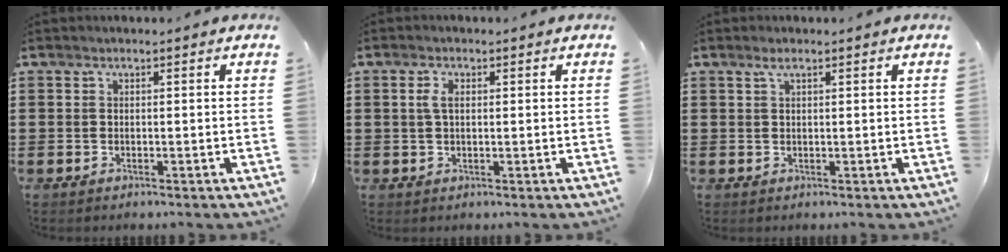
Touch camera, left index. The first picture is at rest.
{"total": 2.4, "force": [0.5, 1.1, 2.0], "torque": [-0.044, 0.008, 0.007]}
{"total": 1.3, "force": [0.7, 0.2, 1.1], "torque": [-0.023, 0.003, 0.011]}